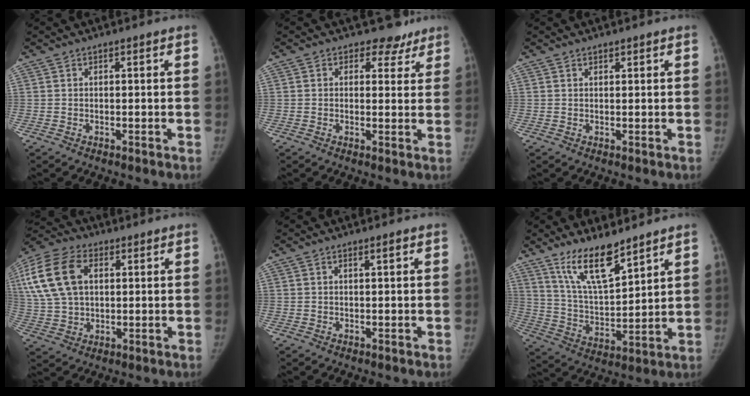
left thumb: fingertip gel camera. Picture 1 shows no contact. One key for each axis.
{"total": 4.5, "fx": 3.1, "fy": 3.2, "fz": 0.6, "tx": 0.021, "ty": -0.015, "tz": 0.037}
{"total": 0.7, "fx": 0.6, "fy": 0.3, "fz": 0.0, "tx": 0.005, "ty": -0.010, "tz": 0.006}
{"total": 17.5, "fx": 5.0, "fy": 11.4, "fz": 12.4, "tx": -0.258, "ty": 0.011, "tz": 0.091}
{"total": 1.1, "fx": 0.6, "fy": 0.1, "fz": 0.9, "tx": -0.017, "ty": 0.001, "tz": 0.010}
{"total": 12.5, "fx": 9.2, "fy": 3.5, "fz": 7.6, "tx": -0.117, "ty": -0.070, "tz": 0.181}